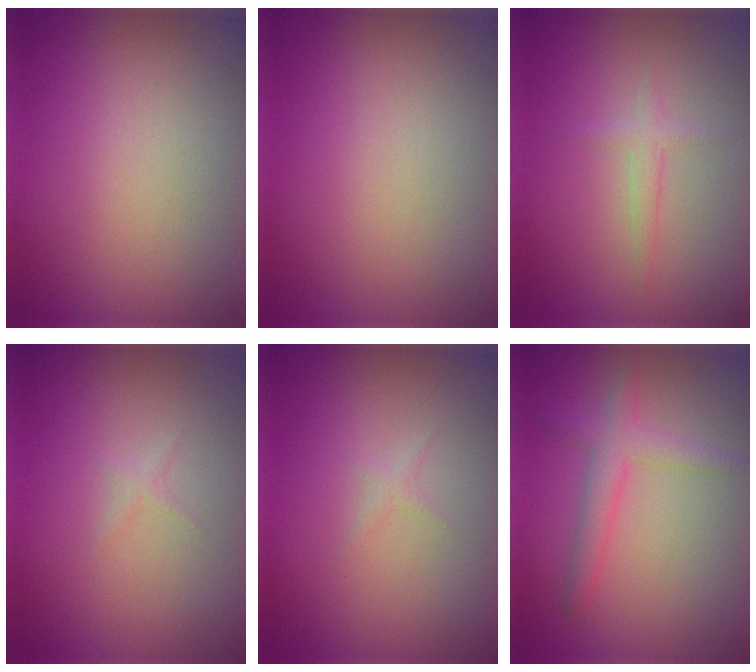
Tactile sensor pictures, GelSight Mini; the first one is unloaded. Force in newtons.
{"total": 0.0}
{"total": 1.3, "press": 1.3, "slide": 0.1}
{"total": 0.6, "press": 0.6, "slide": 0.0}
{"total": 0.6, "press": 0.6, "slide": 0.0}
{"total": 2.9, "press": 2.9, "slide": 0.1}